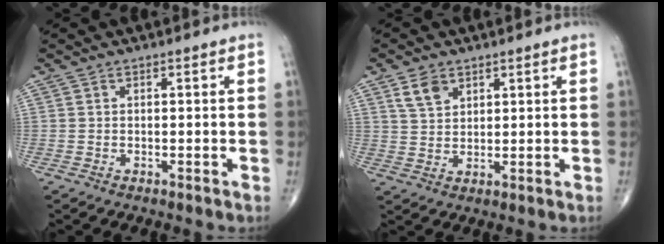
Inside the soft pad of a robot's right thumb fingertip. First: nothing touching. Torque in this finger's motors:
{"motor_torque": [-0.04, 0.05, 0.06, 0.06, 0.11]}